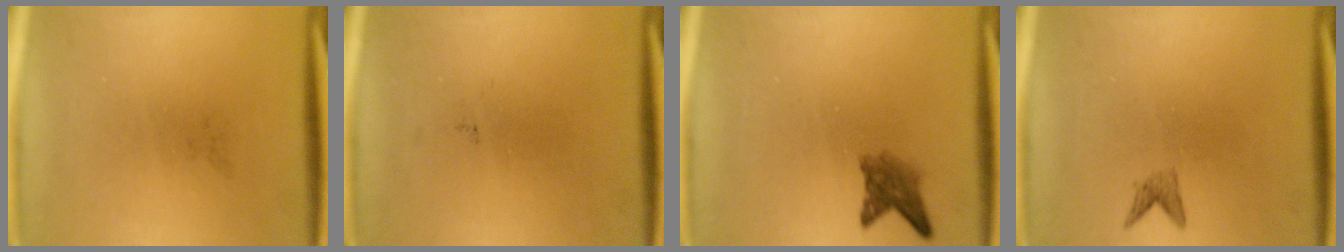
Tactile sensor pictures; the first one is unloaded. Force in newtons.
{"total": 0.0}
{"total": 2.9}
{"total": 1.1}